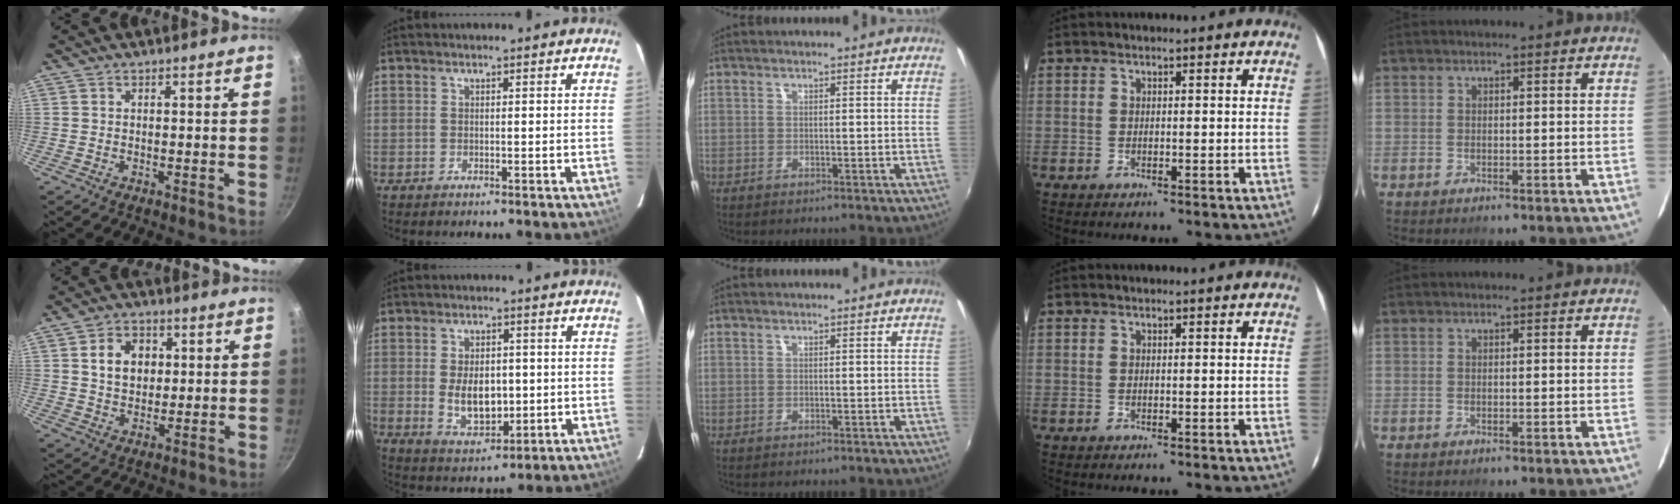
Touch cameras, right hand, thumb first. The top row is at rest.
{"thumb": {"total": 8.0, "force": [1.7, 6.1, 4.8], "torque": [-0.056, 0.004, 0.026]}, "index": {"total": 8.4, "force": [-0.5, 5.0, 6.7], "torque": [-0.126, -0.006, 0.003]}}